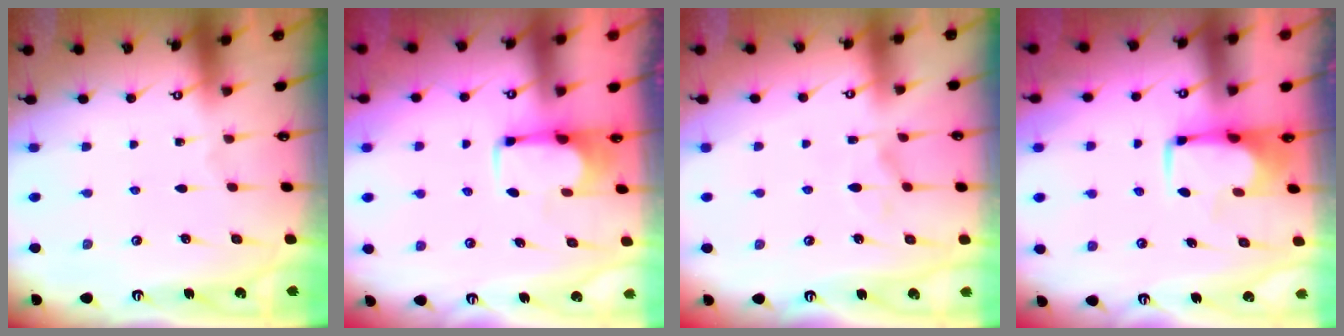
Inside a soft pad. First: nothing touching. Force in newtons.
{"total": 1.8, "press": 1.6, "slide": 0.7}
{"total": 4.4, "press": 4.3, "slide": 1.0}
{"total": 0.6, "press": 0.6, "slide": 0.2}